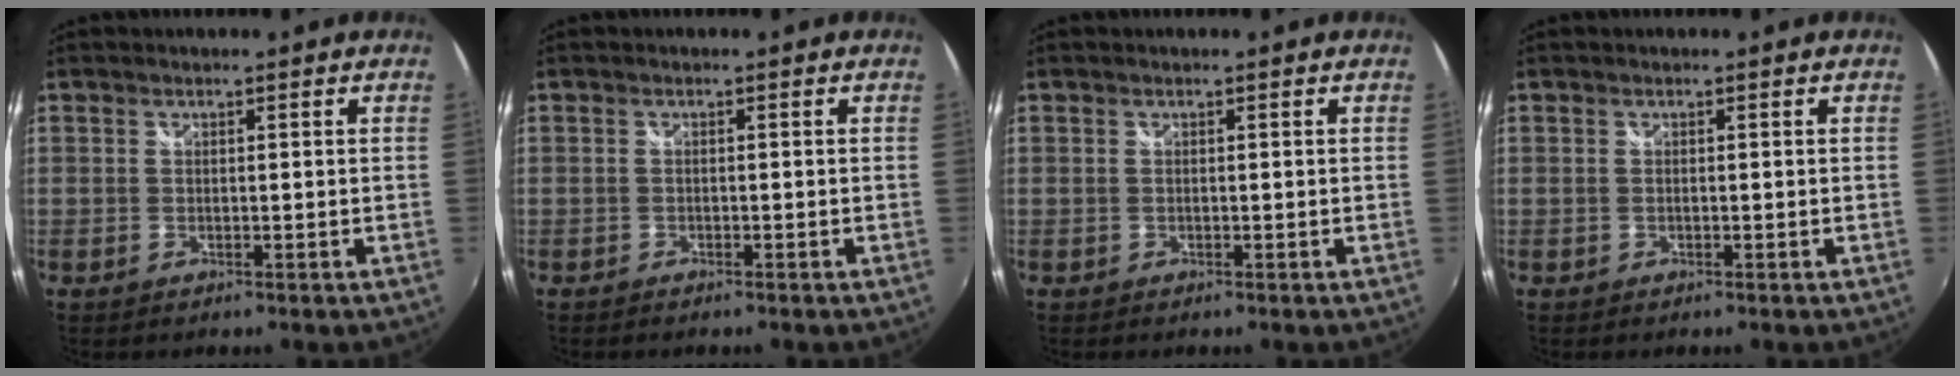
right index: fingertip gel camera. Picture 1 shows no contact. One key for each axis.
{"total": 1.0, "fx": -0.8, "fy": 0.3, "fz": 0.4, "tx": -0.011, "ty": -0.003, "tz": -0.016}
{"total": 0.0}
{"total": 0.0}